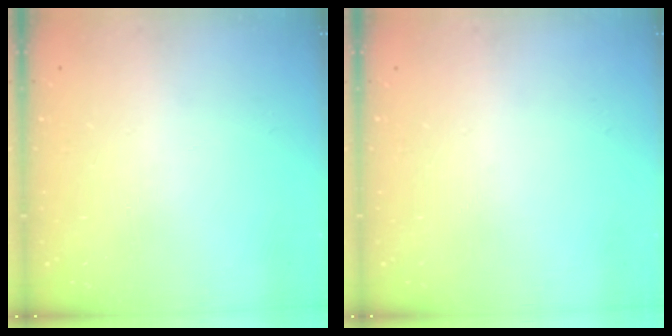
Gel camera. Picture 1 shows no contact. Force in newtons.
{"total": 0.0}